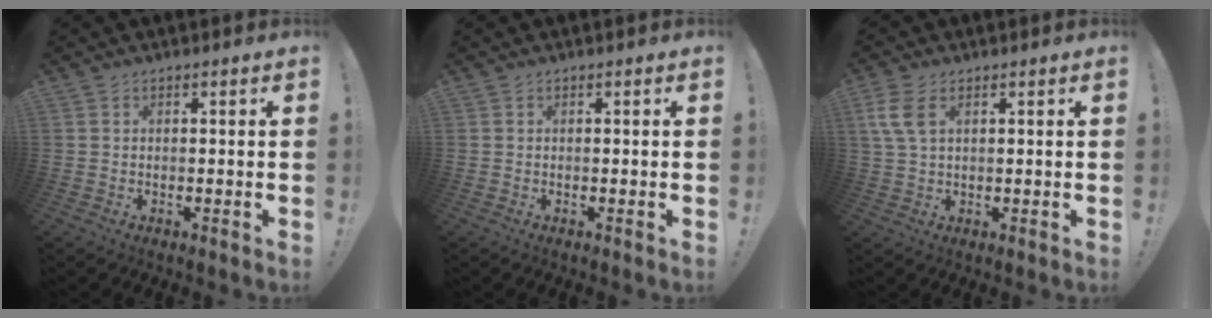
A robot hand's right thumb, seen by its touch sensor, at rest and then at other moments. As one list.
[{"total": 0.0}, {"total": 7.0, "force": [2.5, 3.9, 5.2], "torque": [-0.106, 0.000, 0.049]}]